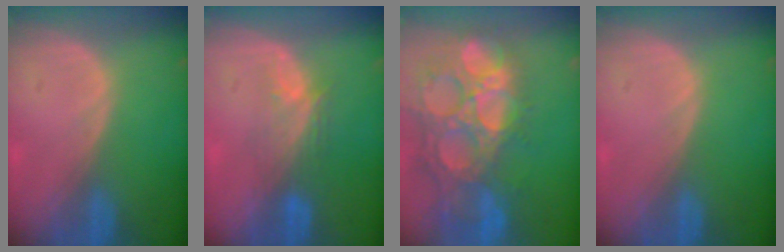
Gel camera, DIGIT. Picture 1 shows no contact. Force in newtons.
{"total": 4.5, "press": 4.3, "slide": 1.5}
{"total": 15.1, "press": 12.5, "slide": 8.5}
{"total": 0.0}